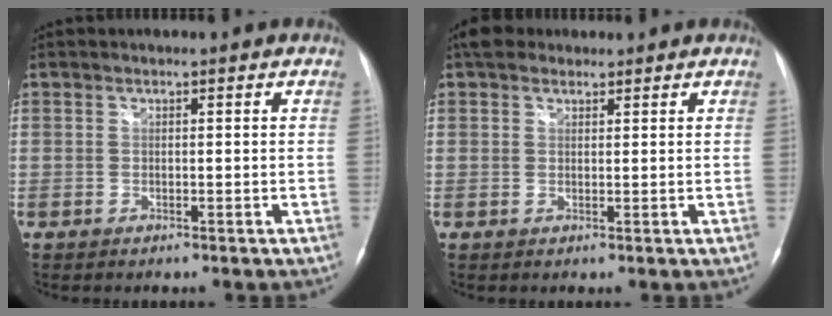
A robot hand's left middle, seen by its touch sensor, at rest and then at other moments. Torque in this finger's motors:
{"motor_torque": [0.39, -0.30, -0.08, 0.00]}